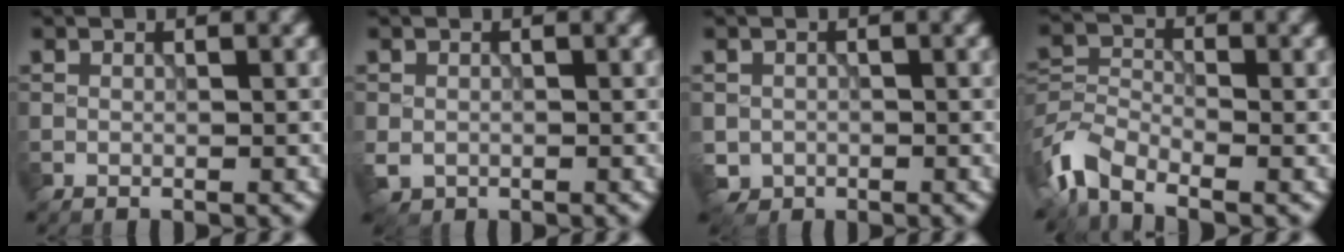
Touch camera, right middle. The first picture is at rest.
{"total": 1.7, "force": [-0.5, 1.5, 0.7], "torque": [-0.018, -0.009, -0.011]}
{"total": 1.6, "force": [-0.6, 1.5, 0.2], "torque": [0.001, -0.007, -0.014]}
{"total": 4.8, "force": [-3.5, 2.0, 2.5], "torque": [-0.052, -0.005, -0.086]}